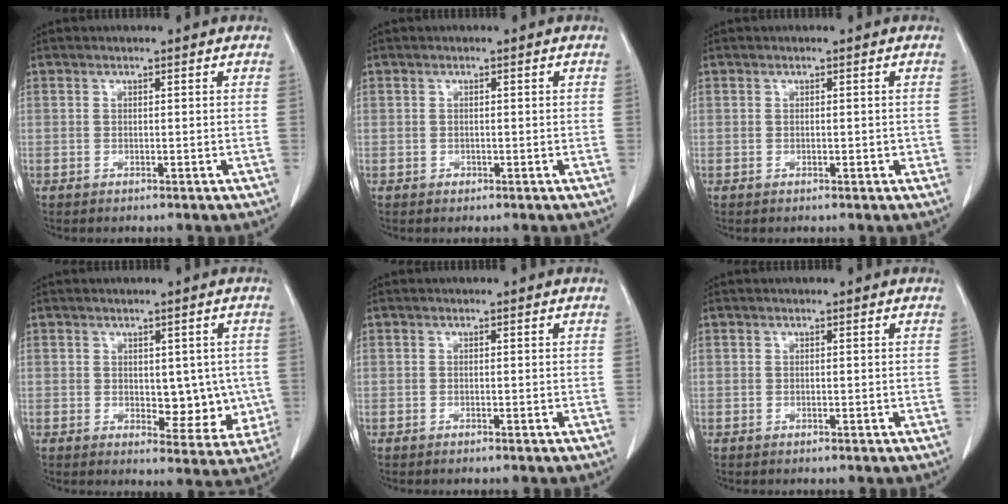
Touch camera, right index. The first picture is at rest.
{"total": 0.7, "force": [-0.2, 0.7, 0.1], "torque": [0.002, 0.005, -0.004]}
{"total": 1.0, "force": [-0.2, 0.6, 0.8], "torque": [-0.011, 0.001, -0.001]}
{"total": 6.8, "force": [0.0, 3.8, 5.6], "torque": [-0.050, -0.005, 0.010]}
{"total": 0.0}
{"total": 0.0}